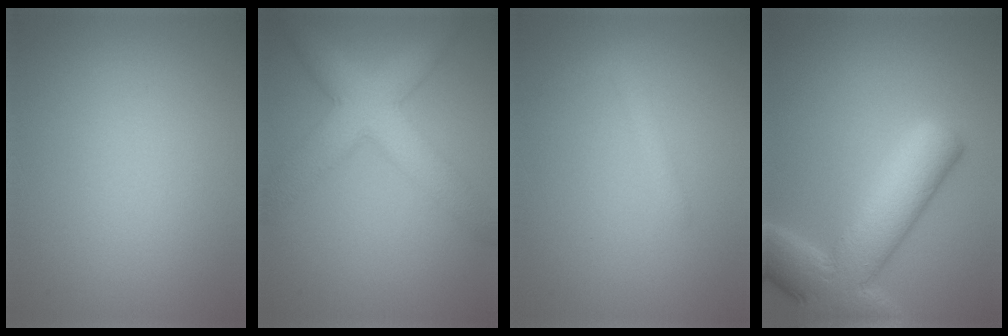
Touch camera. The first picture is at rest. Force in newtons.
{"total": 6.8, "press": 6.8, "slide": 0.4}
{"total": 1.3, "press": 1.3, "slide": 0.1}
{"total": 8.7, "press": 8.7, "slide": 0.5}